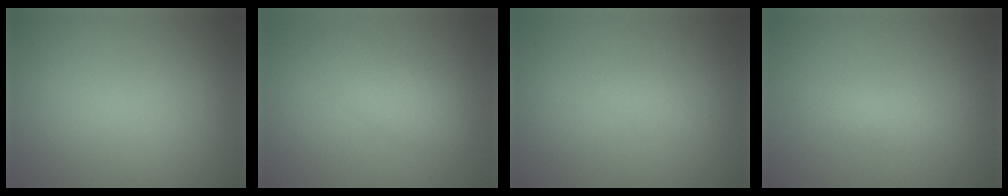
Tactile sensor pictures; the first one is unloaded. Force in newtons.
{"total": 2.8, "press": 2.8, "slide": 0.1}
{"total": 0.9, "press": 0.9, "slide": 0.0}
{"total": 1.4, "press": 1.4, "slide": 0.1}